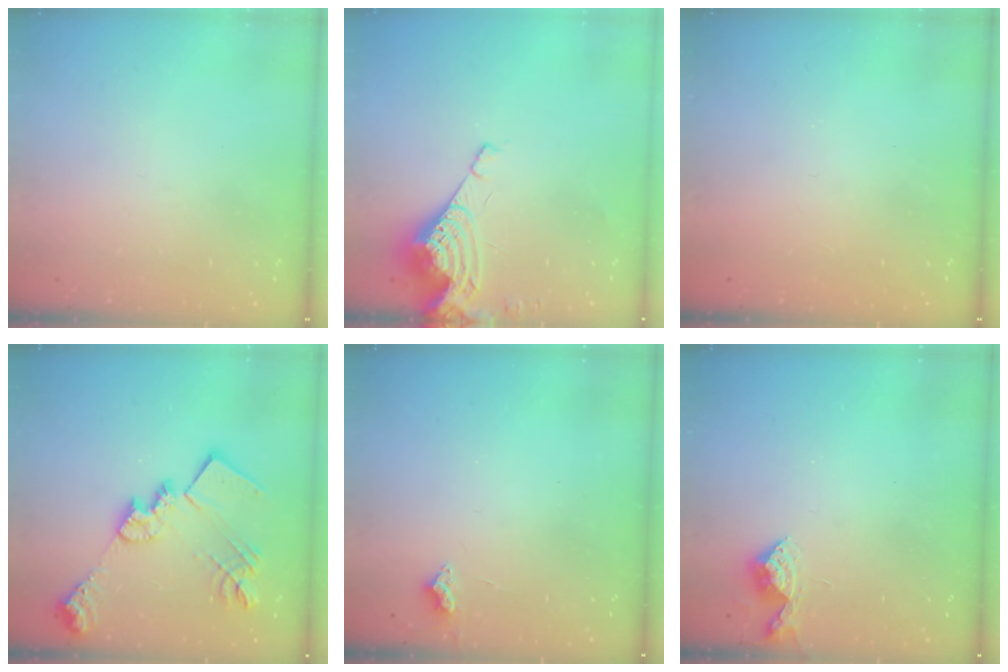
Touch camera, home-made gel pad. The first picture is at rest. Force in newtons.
{"total": 9.8, "press": 9.7, "slide": 1.2}
{"total": 1.1, "press": 1.0, "slide": 0.1}
{"total": 22.5, "press": 22.4, "slide": 1.8}
{"total": 3.2, "press": 3.1, "slide": 0.5}
{"total": 6.7, "press": 6.7, "slide": 0.6}